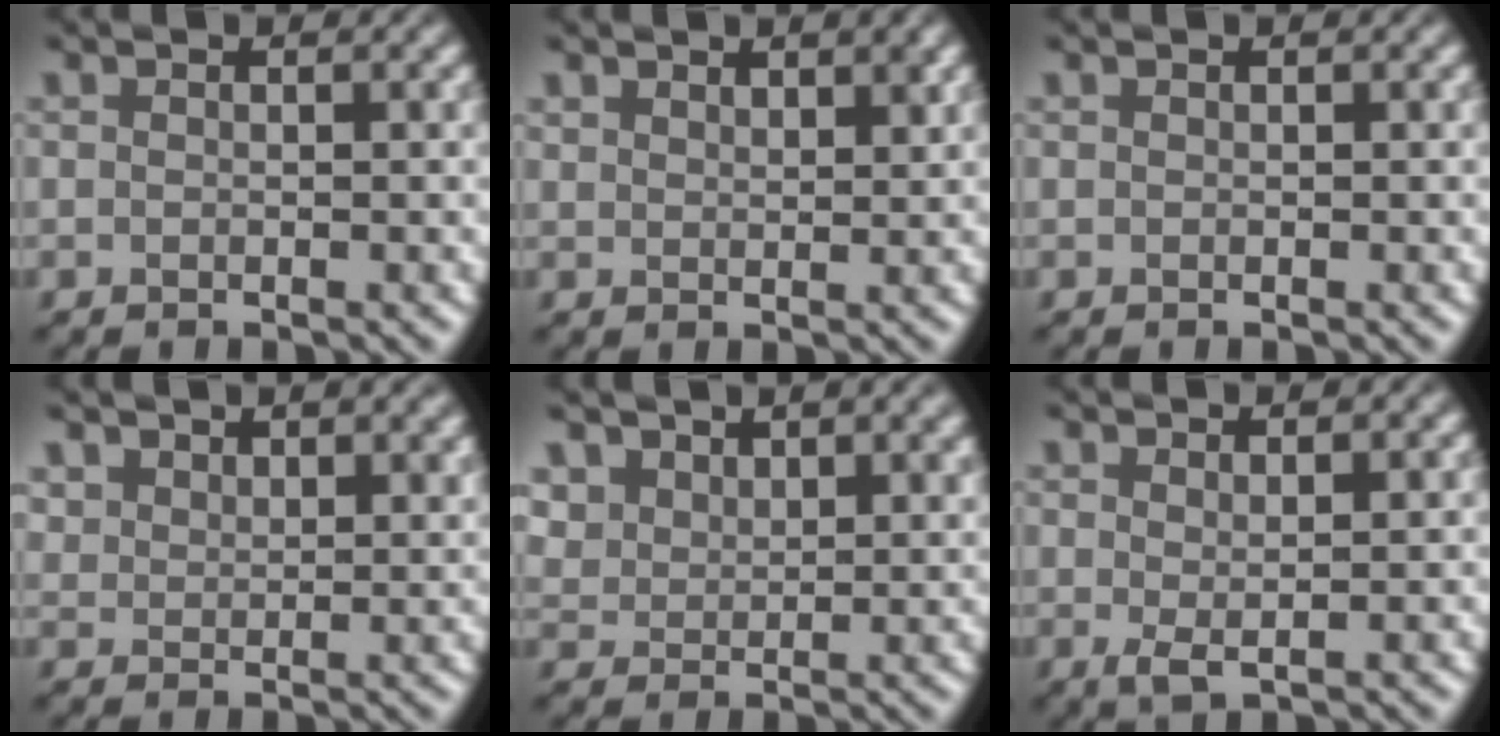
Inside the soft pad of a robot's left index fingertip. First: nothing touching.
{"total": 2.3, "force": [1.8, 0.9, 1.0], "torque": [-0.019, 0.000, 0.037]}
{"total": 0.0}
{"total": 4.2, "force": [3.3, 2.1, 1.4], "torque": [-0.043, -0.002, 0.060]}
{"total": 5.5, "force": [4.1, 2.9, 2.3], "torque": [-0.073, 0.001, 0.073]}
{"total": 1.2, "force": [0.5, 0.3, 1.1], "torque": [-0.024, -0.005, 0.012]}